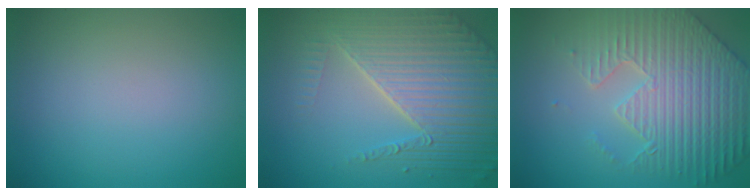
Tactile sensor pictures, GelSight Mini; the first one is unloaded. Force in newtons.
{"total": 7.0, "press": 5.4, "slide": 4.4}
{"total": 7.1, "press": 5.8, "slide": 4.0}